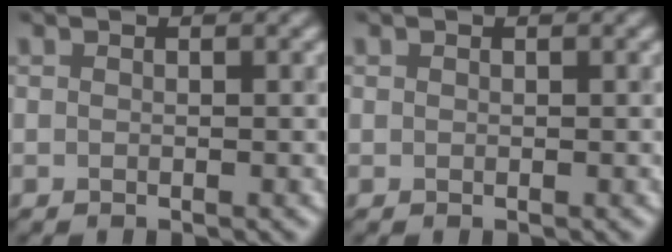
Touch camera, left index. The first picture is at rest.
{"total": 0.0}